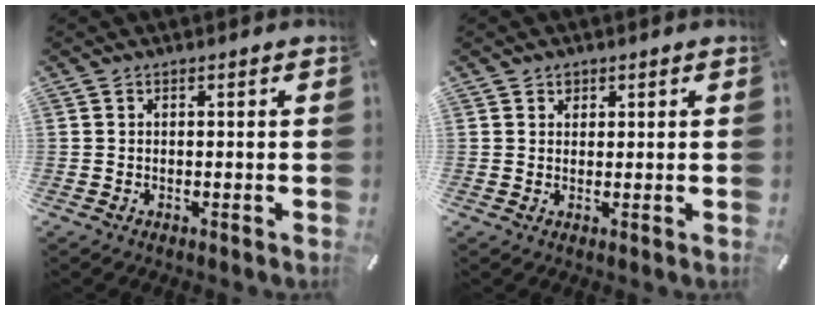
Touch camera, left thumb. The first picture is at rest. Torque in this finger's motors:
{"motor_torque": [-0.20, 0.03, 0.21, -0.01, -0.03]}